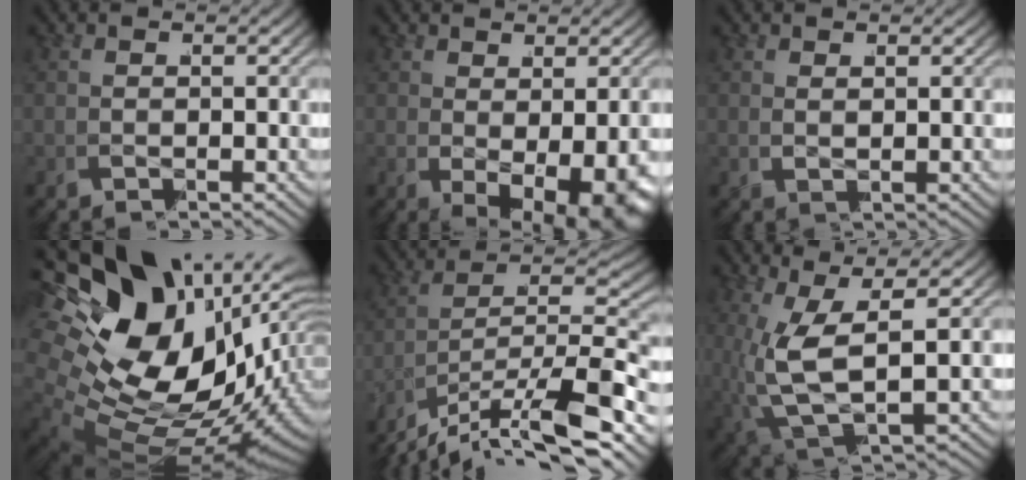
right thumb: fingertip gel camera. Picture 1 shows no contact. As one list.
[{"total": 8.4, "force": [-2.5, 4.7, 6.5], "torque": [-0.094, -0.023, -0.031]}, {"total": 0.9, "force": [0.8, -0.3, -0.3], "torque": [0.017, 0.006, 0.015]}, {"total": 21.0, "force": [0.8, 14.2, 15.5], "torque": [-0.275, -0.021, 0.022]}, {"total": 9.8, "force": [-5.1, 5.6, 6.3], "torque": [-0.114, -0.012, -0.082]}, {"total": 7.9, "force": [-0.7, 5.0, 6.1], "torque": [-0.163, -0.031, 0.006]}]